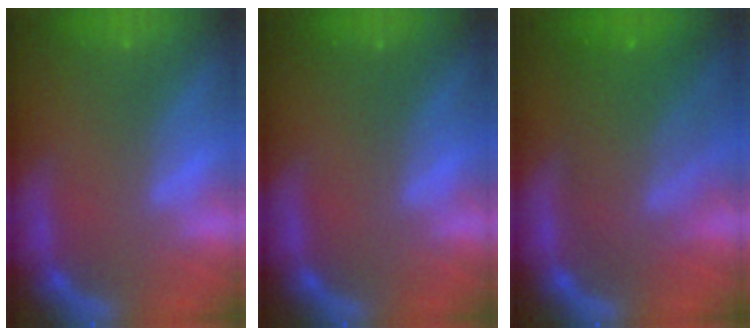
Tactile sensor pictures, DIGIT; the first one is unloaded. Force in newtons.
{"total": 0.0}
{"total": 8.5}